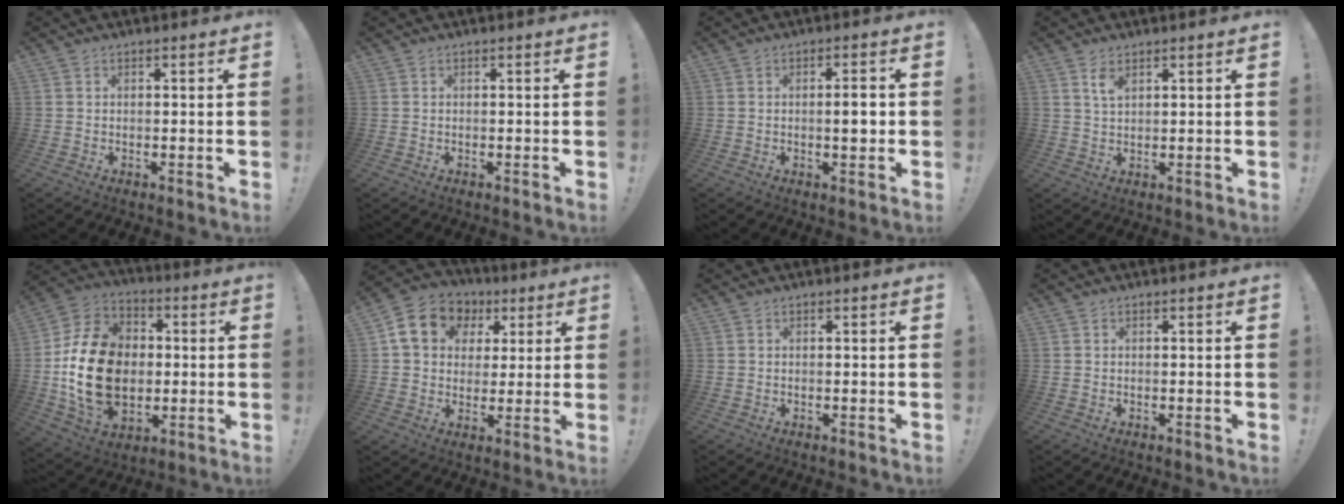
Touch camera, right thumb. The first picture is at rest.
{"total": 0.0}
{"total": 3.9, "force": [-0.4, 0.9, 3.8], "torque": [-0.047, -0.003, -0.015]}
{"total": 2.9, "force": [1.7, 1.2, 2.0], "torque": [-0.034, -0.007, 0.030]}
{"total": 22.0, "force": [-1.5, 16.5, 14.5], "torque": [-0.260, 0.025, -0.009]}
{"total": 13.1, "force": [4.9, 10.6, 5.9], "torque": [-0.085, -0.011, 0.097]}
{"total": 0.0}
{"total": 0.0}